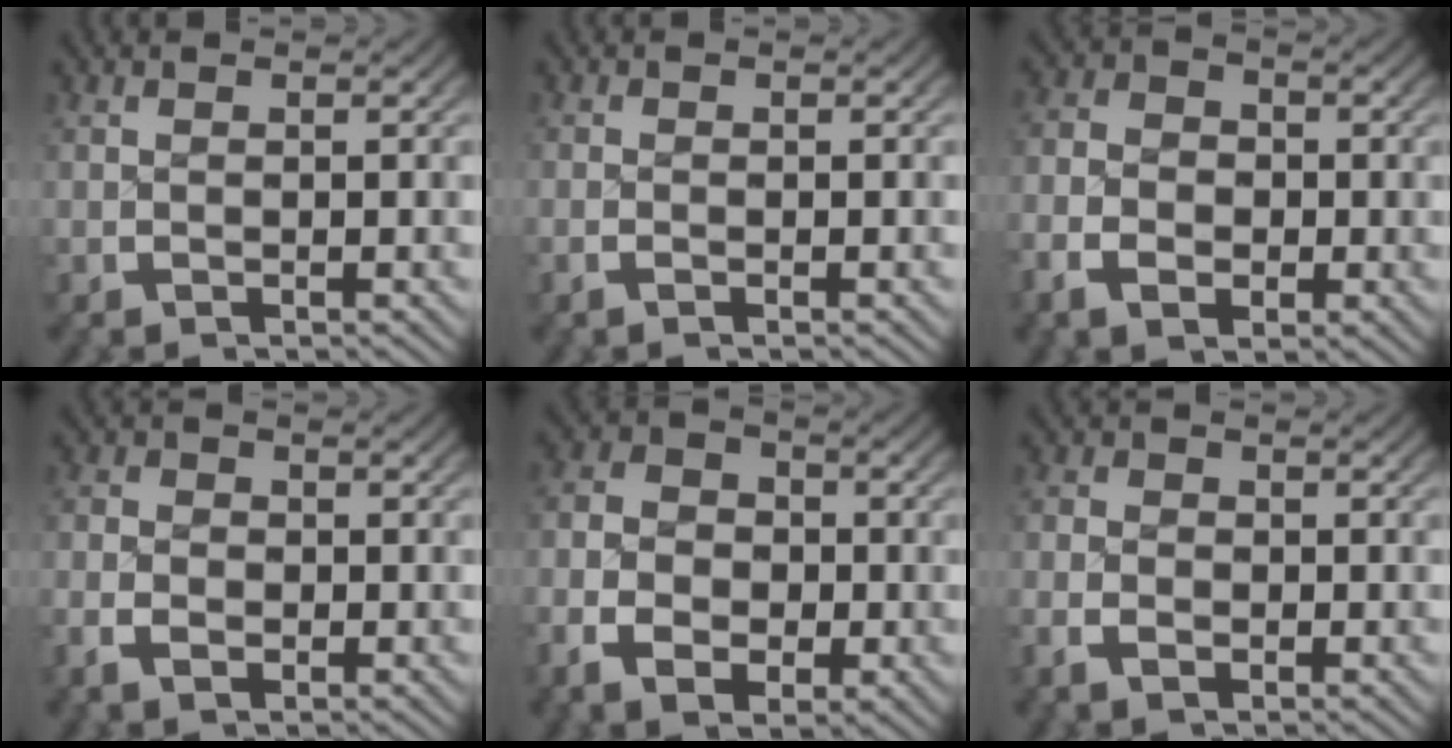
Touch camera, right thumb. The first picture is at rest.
{"total": 0.7, "force": [-0.5, 0.1, 0.4], "torque": [-0.011, -0.003, -0.010]}
{"total": 4.4, "force": [-1.0, 3.3, 2.8], "torque": [-0.045, -0.006, -0.020]}
{"total": 2.7, "force": [-0.8, 2.1, 1.5], "torque": [-0.024, -0.003, -0.016]}
{"total": 7.0, "force": [-1.0, 5.2, 4.5], "torque": [-0.086, -0.018, -0.014]}
{"total": 2.4, "force": [-0.8, 1.8, 1.3], "torque": [-0.021, -0.003, -0.017]}